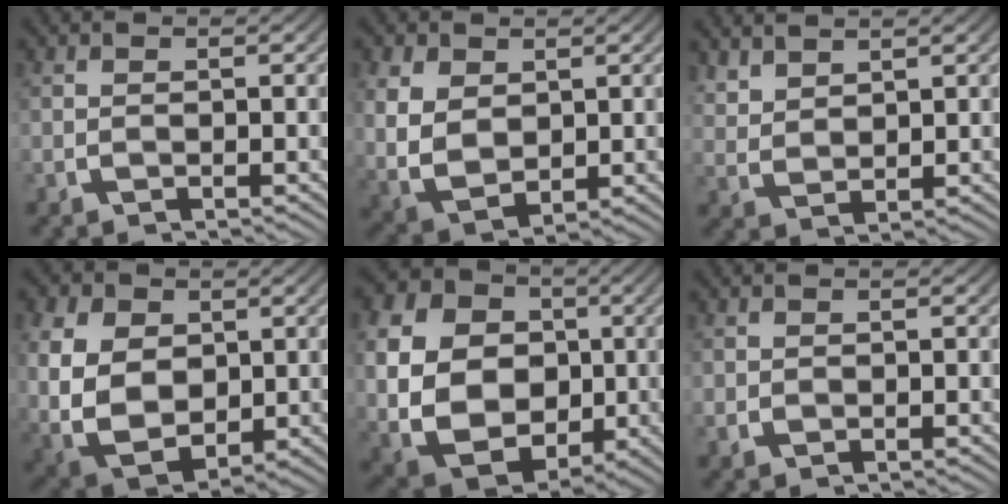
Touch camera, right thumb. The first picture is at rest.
{"total": 8.1, "force": [-0.1, 6.3, 5.2], "torque": [-0.138, -0.044, 0.026]}
{"total": 2.8, "force": [2.4, 1.1, 1.1], "torque": [-0.019, -0.001, 0.055]}
{"total": 12.8, "force": [-1.0, 10.0, 7.9], "torque": [-0.209, -0.069, 0.016]}
{"total": 19.1, "force": [-0.6, 15.3, 11.3], "torque": [-0.265, -0.067, 0.007]}
{"total": 1.0, "force": [0.1, 0.8, 0.4], "torque": [-0.011, -0.006, 0.007]}